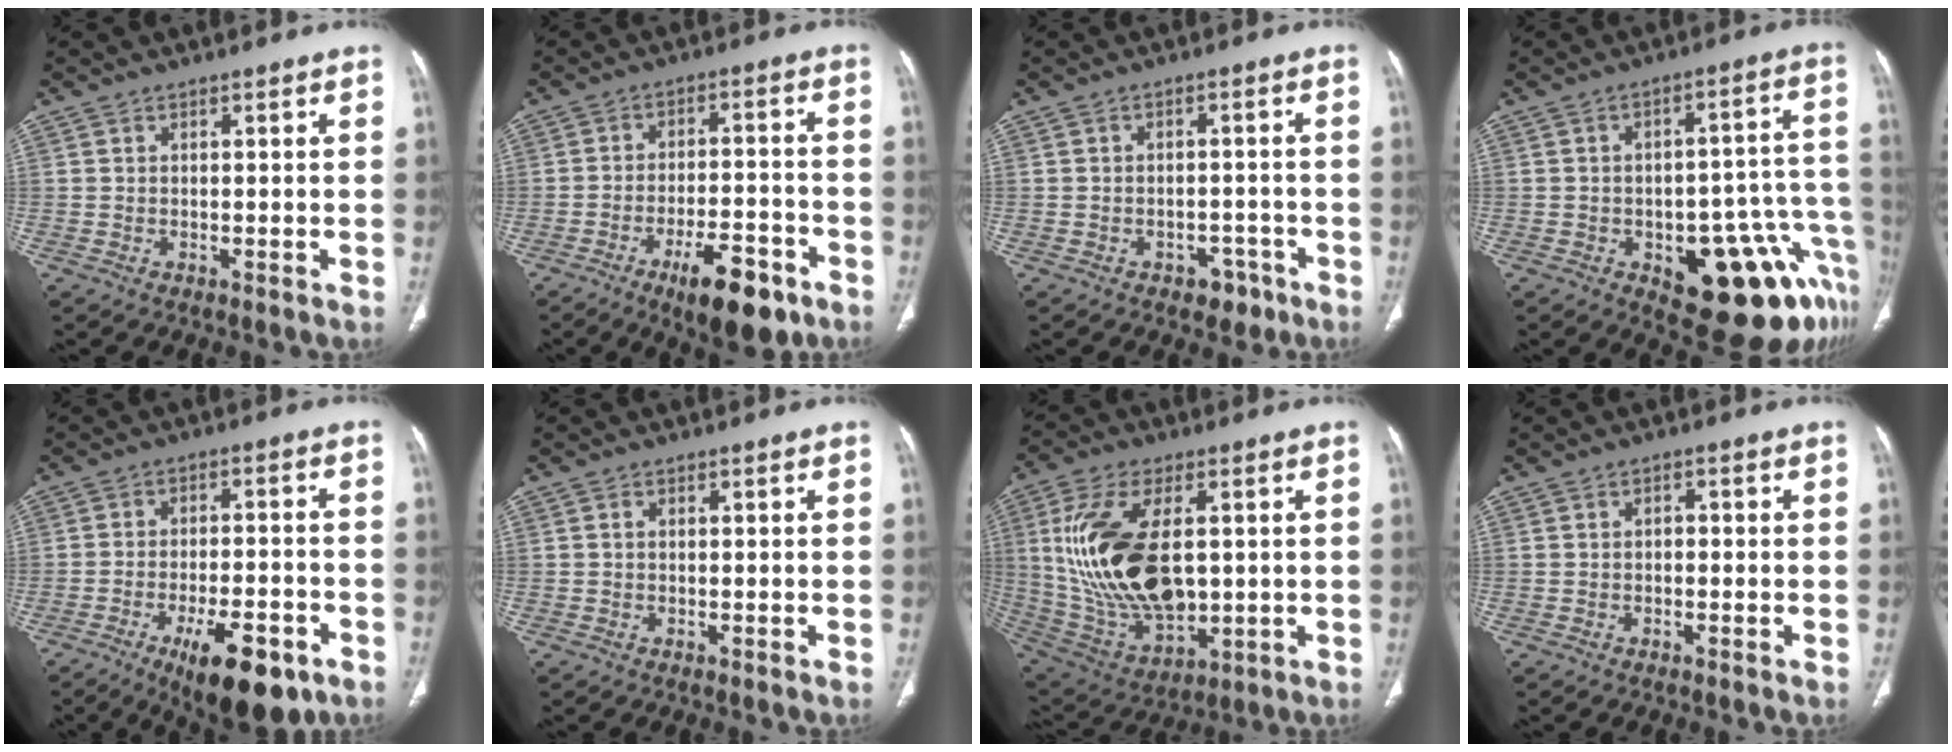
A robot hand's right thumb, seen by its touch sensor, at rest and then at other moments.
{"total": 12.6, "force": [-7.3, 4.5, 9.2], "torque": [-0.128, 0.033, -0.105]}
{"total": 4.1, "force": [-2.5, 2.8, 1.6], "torque": [-0.003, 0.021, -0.026]}
{"total": 21.0, "force": [-9.0, 9.2, 16.6], "torque": [-0.121, 0.069, -0.100]}
{"total": 14.5, "force": [-7.9, 5.4, 11.0], "torque": [-0.154, 0.026, -0.108]}
{"total": 0.5, "force": [0.0, 0.4, 0.3], "torque": [-0.007, 0.001, 0.000]}
{"total": 22.4, "force": [2.2, 12.1, 18.7], "torque": [-0.368, -0.017, 0.057]}
{"total": 1.2, "force": [-0.3, 0.8, 0.8], "torque": [-0.007, 0.004, -0.007]}